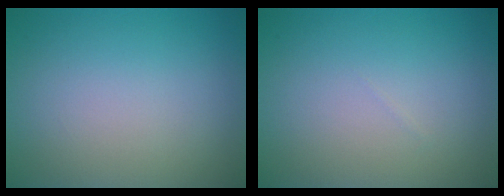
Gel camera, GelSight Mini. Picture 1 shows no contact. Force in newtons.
{"total": 0.0}